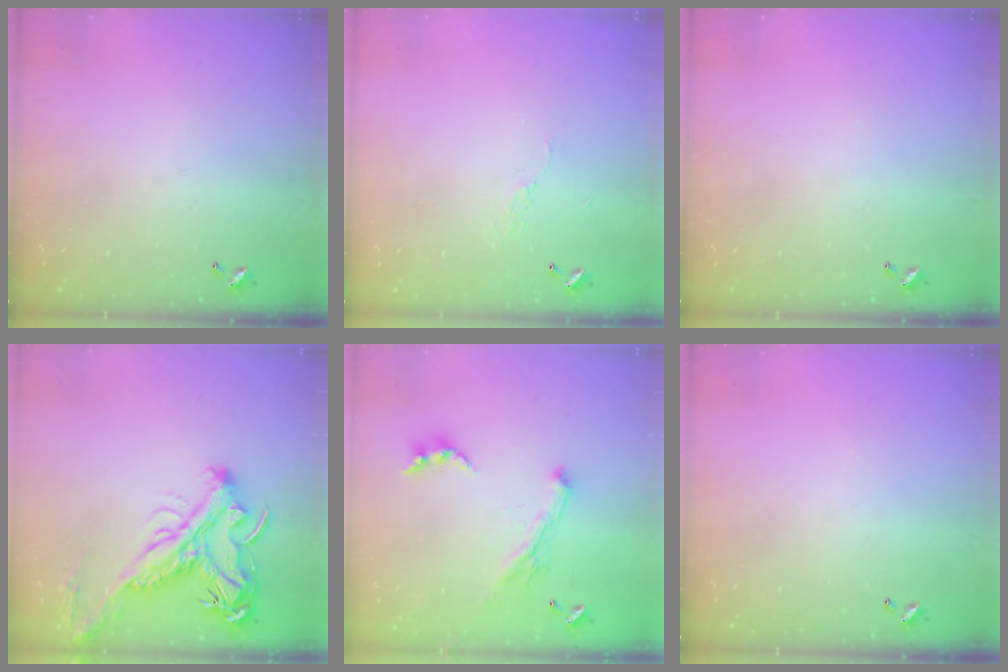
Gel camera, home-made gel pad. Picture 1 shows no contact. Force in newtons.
{"total": 6.6, "press": 6.6, "slide": 0.7}
{"total": 0.0}
{"total": 6.0, "press": 5.8, "slide": 1.7}
{"total": 1.8, "press": 1.7, "slide": 0.4}
{"total": 0.0}